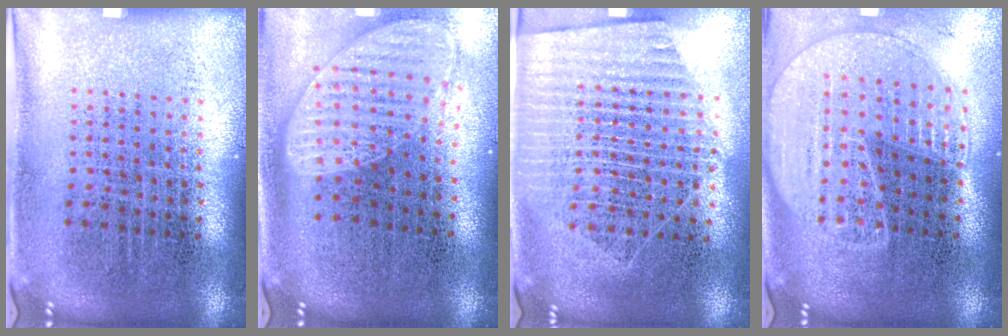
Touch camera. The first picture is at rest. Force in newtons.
{"total": 1.8, "press": 1.5, "slide": 1.0}
{"total": 1.6, "press": 1.4, "slide": 0.8}
{"total": 1.7, "press": 1.6, "slide": 0.6}